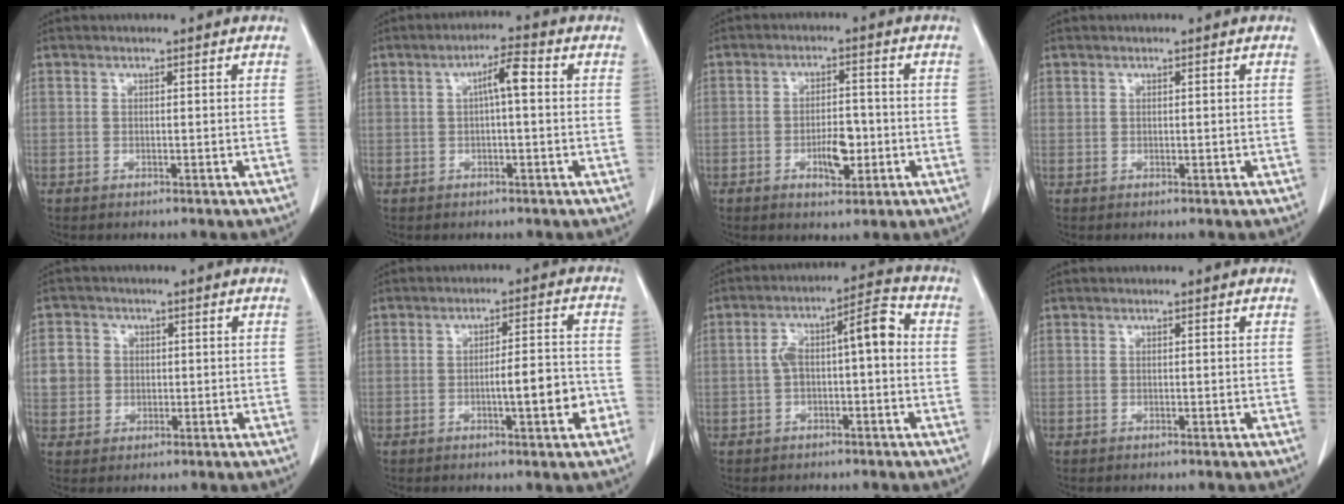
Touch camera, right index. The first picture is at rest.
{"total": 4.2, "force": [0.6, 0.6, 4.1], "torque": [-0.067, 0.012, 0.006]}
{"total": 5.3, "force": [-1.6, 2.2, 4.5], "torque": [-0.074, 0.002, -0.021]}
{"total": 0.6, "force": [0.2, 0.4, 0.4], "torque": [-0.012, 0.003, 0.008]}
{"total": 4.5, "force": [0.6, 4.3, 1.1], "torque": [-0.019, 0.012, 0.012]}
{"total": 6.9, "force": [-2.2, 1.0, 6.4], "torque": [-0.093, 0.010, -0.029]}
{"total": 8.0, "force": [-0.1, 2.1, 7.7], "torque": [-0.135, 0.040, -0.003]}
{"total": 0.0}